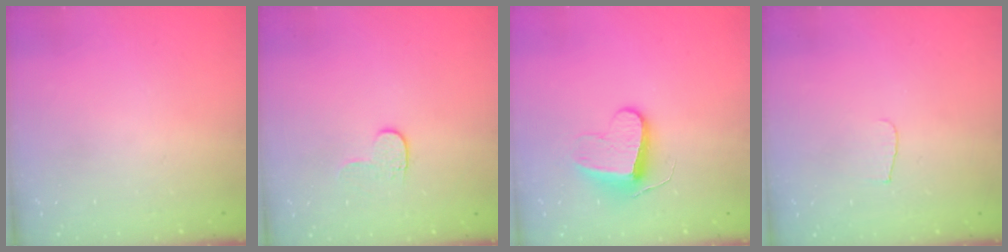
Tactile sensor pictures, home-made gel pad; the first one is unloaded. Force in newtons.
{"total": 4.6, "press": 4.6, "slide": 0.5}
{"total": 9.6, "press": 9.5, "slide": 0.6}
{"total": 4.3, "press": 4.2, "slide": 0.4}